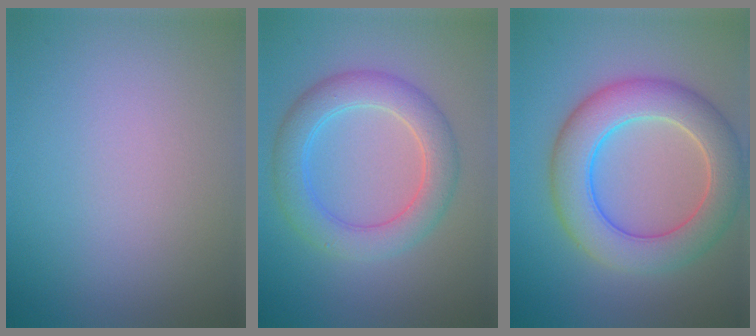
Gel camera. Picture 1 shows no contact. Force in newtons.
{"total": 5.0, "press": 5.0, "slide": 0.3}
{"total": 7.7, "press": 7.7, "slide": 0.4}